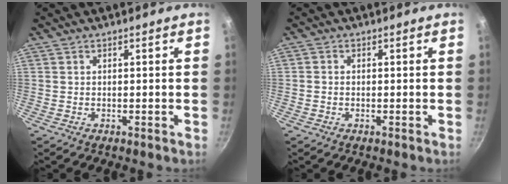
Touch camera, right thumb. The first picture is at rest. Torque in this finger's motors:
{"motor_torque": [-0.34, -0.61, -0.45, -0.17, -0.03]}